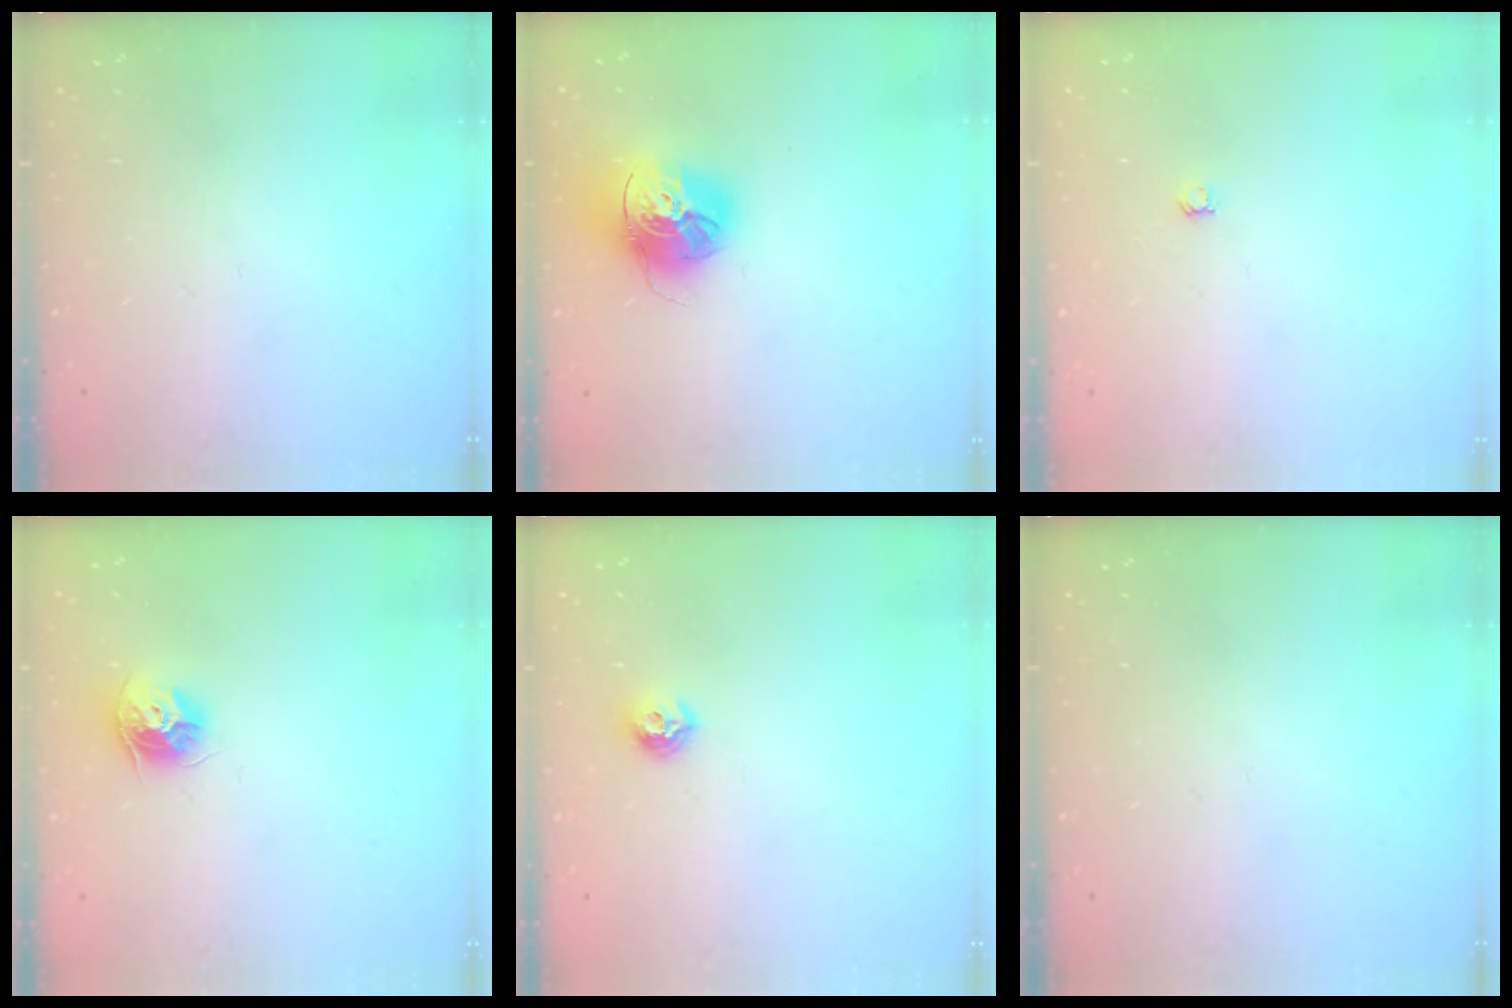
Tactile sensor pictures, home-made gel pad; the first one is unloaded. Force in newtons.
{"total": 16.8, "press": 16.7, "slide": 1.5}
{"total": 3.0, "press": 3.0, "slide": 0.4}
{"total": 9.5, "press": 9.5, "slide": 0.3}
{"total": 6.5, "press": 6.5, "slide": 0.7}
{"total": 0.0}